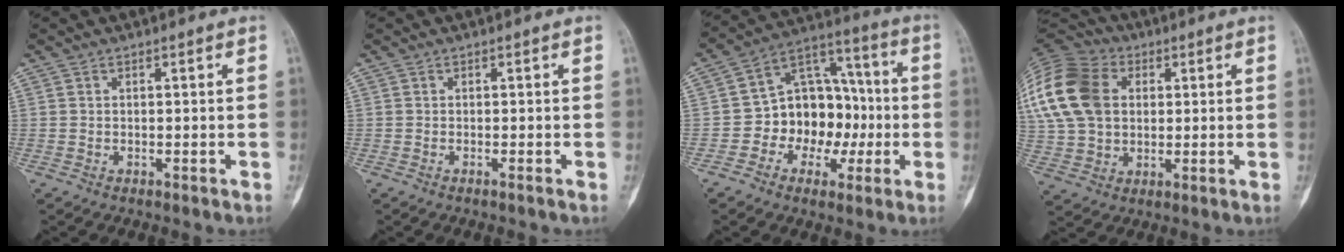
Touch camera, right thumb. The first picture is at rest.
{"total": 0.6, "force": [-0.4, -0.2, 0.4], "torque": [-0.004, 0.002, -0.008]}
{"total": 14.8, "force": [-2.5, 11.3, 9.3], "torque": [-0.092, 0.049, -0.044]}
{"total": 24.4, "force": [5.8, 18.1, 15.3], "torque": [-0.351, 0.044, 0.112]}